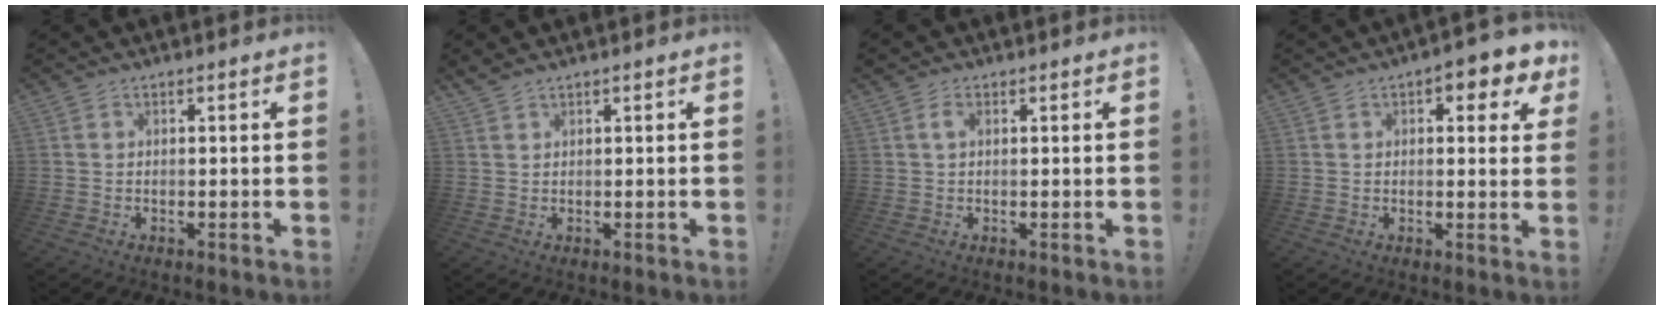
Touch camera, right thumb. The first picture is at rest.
{"total": 1.6, "force": [1.4, 0.2, 0.7], "torque": [-0.021, -0.004, 0.027]}
{"total": 2.2, "force": [0.9, 1.1, 1.6], "torque": [-0.027, 0.001, 0.014]}
{"total": 5.1, "force": [2.3, 2.1, 4.1], "torque": [-0.042, -0.009, 0.033]}